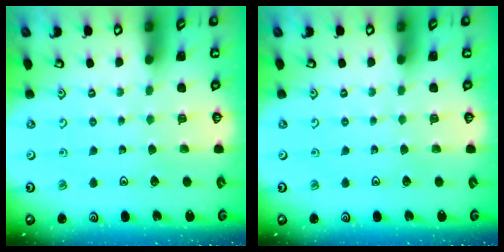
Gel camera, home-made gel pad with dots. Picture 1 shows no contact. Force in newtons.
{"total": 0.0}